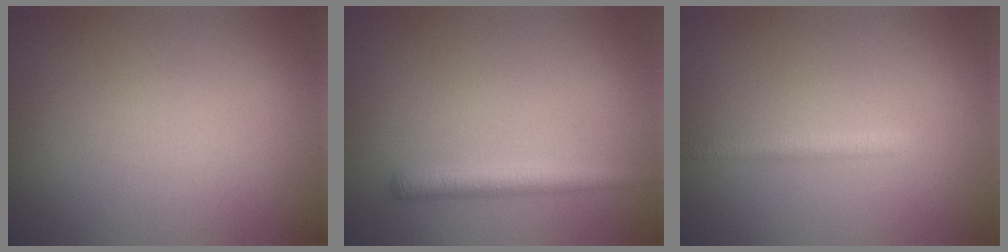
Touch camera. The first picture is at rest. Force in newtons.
{"total": 2.3, "press": 2.3, "slide": 0.2}
{"total": 1.6, "press": 1.6, "slide": 0.1}